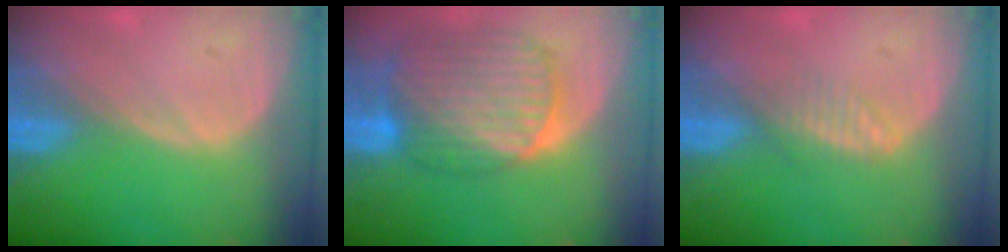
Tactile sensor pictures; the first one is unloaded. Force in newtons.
{"total": 10.7, "press": 9.1, "slide": 5.5}
{"total": 2.3, "press": 2.3, "slide": 0.1}